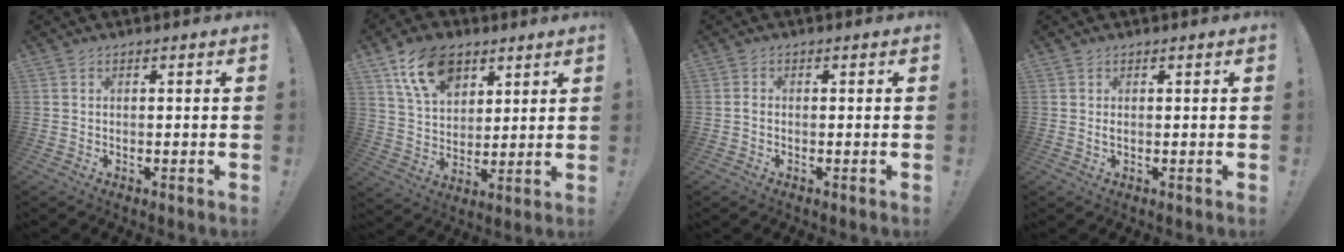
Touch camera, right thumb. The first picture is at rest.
{"total": 14.5, "force": [8.3, 9.2, 7.6], "torque": [-0.123, -0.033, 0.156]}
{"total": 1.0, "force": [-0.5, 0.5, 0.8], "torque": [-0.023, 0.005, -0.007]}
{"total": 0.6, "force": [0.1, 0.2, 0.6], "torque": [-0.013, 0.001, 0.001]}